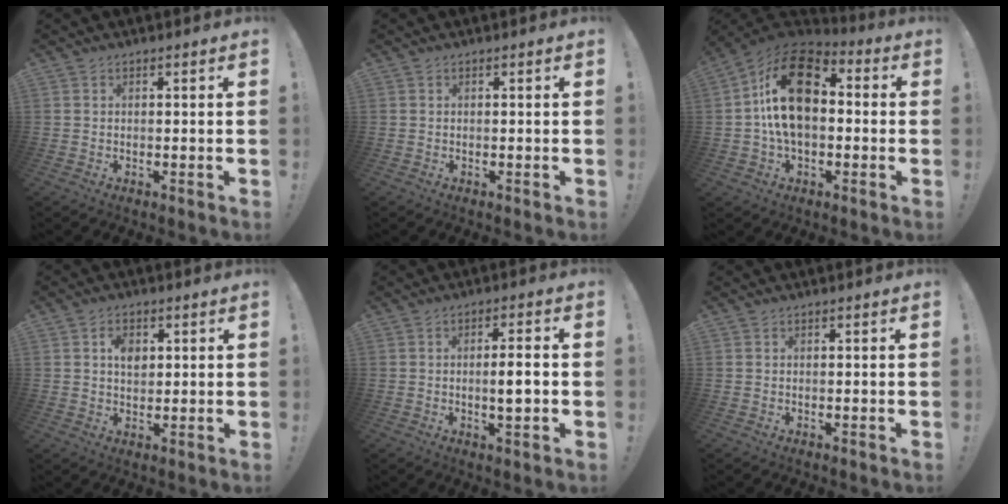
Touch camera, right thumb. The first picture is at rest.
{"total": 0.0}
{"total": 20.2, "force": [2.7, 12.5, 15.7], "torque": [-0.274, 0.009, 0.045]}
{"total": 4.9, "force": [1.4, 3.4, 3.2], "torque": [-0.042, -0.001, 0.022]}
{"total": 5.2, "force": [-0.6, 0.6, 5.1], "torque": [-0.072, -0.005, -0.016]}
{"total": 0.0}